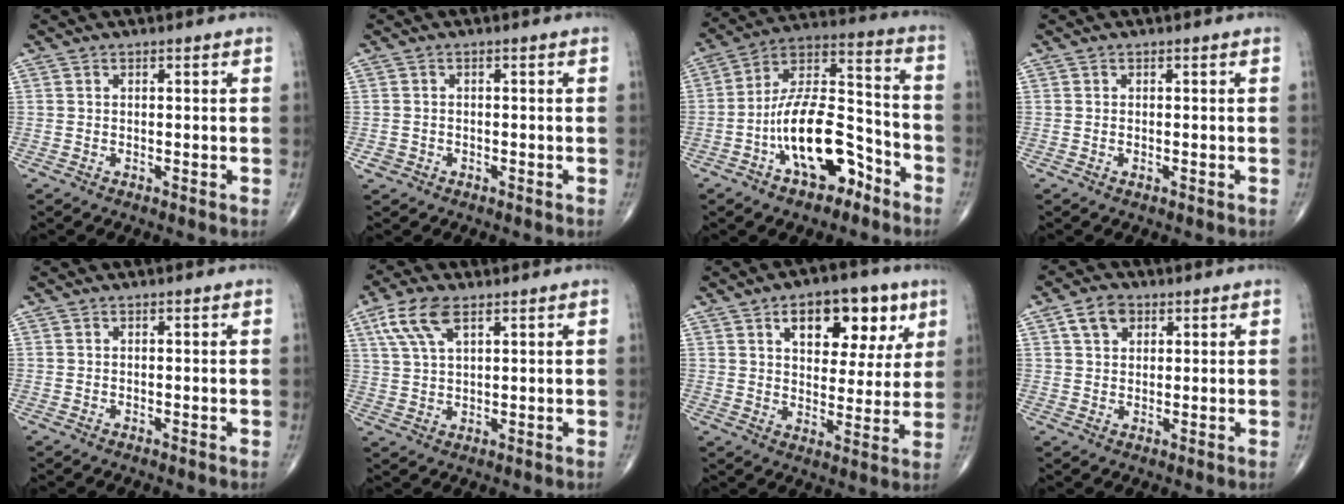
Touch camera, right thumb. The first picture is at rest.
{"total": 1.5, "force": [-0.6, 1.3, 0.3], "torque": [-0.002, 0.007, -0.011]}
{"total": 17.3, "force": [-7.6, 8.5, 13.0], "torque": [-0.210, 0.073, -0.131]}
{"total": 0.6, "force": [-0.2, 0.3, 0.5], "torque": [-0.011, 0.001, -0.003]}
{"total": 0.0}
{"total": 7.9, "force": [4.0, 3.5, 5.8], "torque": [-0.120, -0.002, 0.082]}
{"total": 15.1, "force": [6.9, 8.4, 10.5], "torque": [-0.101, -0.015, 0.102]}
{"total": 5.2, "force": [2.3, 3.7, 2.8], "torque": [-0.033, 0.000, 0.039]}